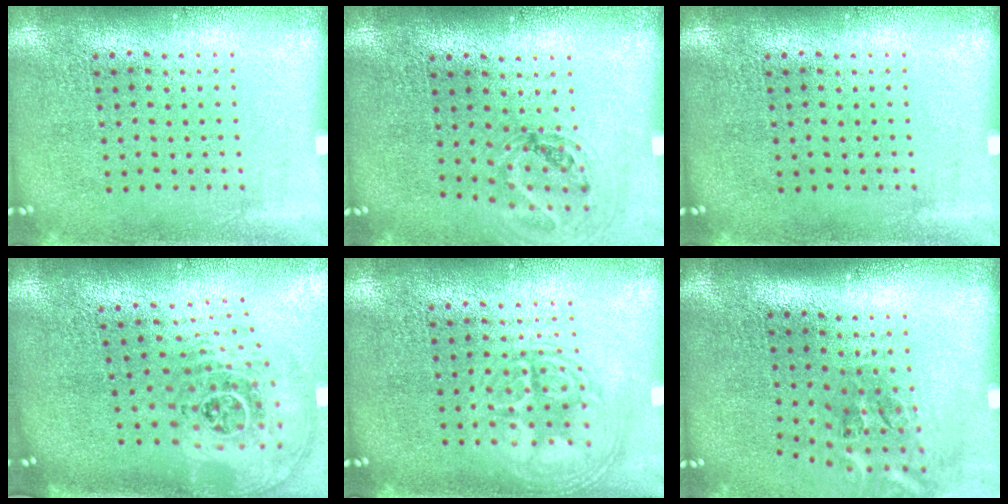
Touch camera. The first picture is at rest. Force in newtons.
{"total": 0.9, "press": 0.9, "slide": 0.0}
{"total": 0.0}
{"total": 2.8, "press": 1.8, "slide": 2.1}
{"total": 2.9, "press": 2.8, "slide": 0.4}
{"total": 2.4, "press": 1.6, "slide": 1.8}